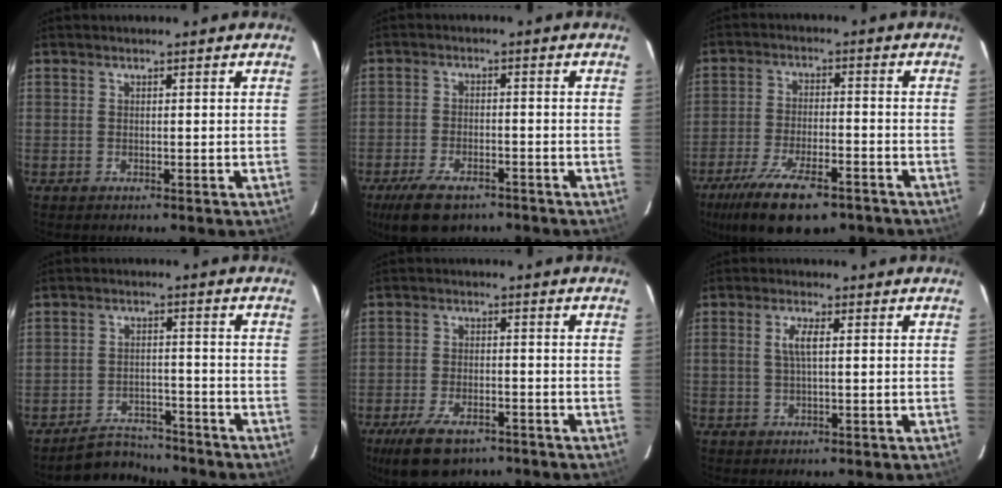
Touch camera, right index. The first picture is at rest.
{"total": 9.6, "force": [-6.8, 4.2, 5.3], "torque": [-0.129, -0.013, -0.116]}
{"total": 15.9, "force": [-10.9, 5.7, 10.1], "torque": [-0.214, -0.033, -0.181]}
{"total": 7.6, "force": [-7.0, 2.8, 0.8], "torque": [-0.040, 0.015, -0.103]}
{"total": 10.6, "force": [-7.2, 4.9, 6.0], "torque": [-0.140, -0.014, -0.122]}
{"total": 3.1, "force": [0.4, 0.8, 3.0], "torque": [-0.059, 0.004, 0.008]}